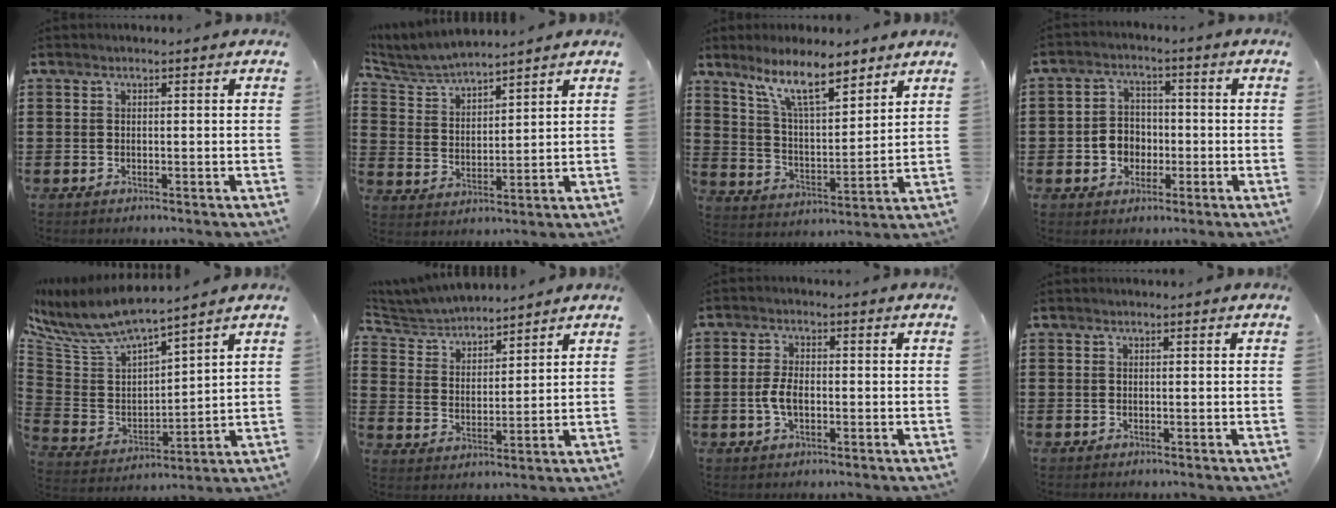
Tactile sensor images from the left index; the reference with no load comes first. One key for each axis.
{"total": 5.0, "fx": 4.8, "fy": 0.5, "fz": 1.1, "tx": -0.043, "ty": -0.021, "tz": 0.085}
{"total": 10.0, "fx": 7.8, "fy": 2.1, "fz": 5.9, "tx": -0.127, "ty": -0.028, "tz": 0.141}
{"total": 4.4, "fx": -1.2, "fy": 3.9, "fz": 1.6, "tx": -0.035, "ty": 0.007, "tz": -0.028}
{"total": 7.6, "fx": 7.1, "fy": 1.4, "fz": 2.4, "tx": -0.082, "ty": -0.048, "tz": 0.123}
{"total": 4.8, "fx": 4.7, "fy": 0.8, "fz": 0.4, "tx": -0.034, "ty": -0.021, "tz": 0.081}
{"total": 3.8, "fx": -0.6, "fy": 1.8, "fz": 3.3, "tx": -0.083, "ty": -0.003, "tz": -0.017}
{"total": 0.0}